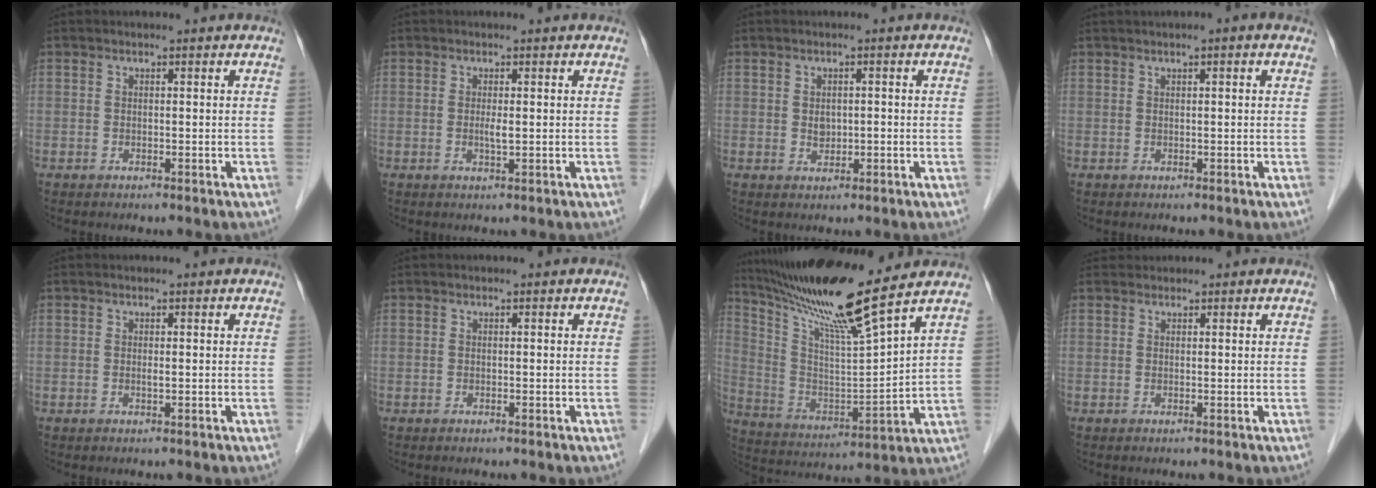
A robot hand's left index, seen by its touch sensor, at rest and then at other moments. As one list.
[{"total": 1.2, "force": [0.2, 0.1, 1.2], "torque": [-0.021, 0.000, 0.007]}, {"total": 1.6, "force": [0.1, 1.2, 1.0], "torque": [-0.012, 0.003, 0.007]}, {"total": 1.5, "force": [0.9, 0.0, 1.3], "torque": [-0.020, 0.011, 0.014]}, {"total": 0.5, "force": [0.3, 0.0, 0.4], "torque": [-0.005, 0.001, 0.005]}, {"total": 0.0}, {"total": 16.6, "force": [13.4, -1.5, 9.6], "torque": [-0.176, -0.006, 0.245]}, {"total": 1.2, "force": [1.0, 0.4, -0.4], "torque": [0.006, 0.014, 0.021]}]